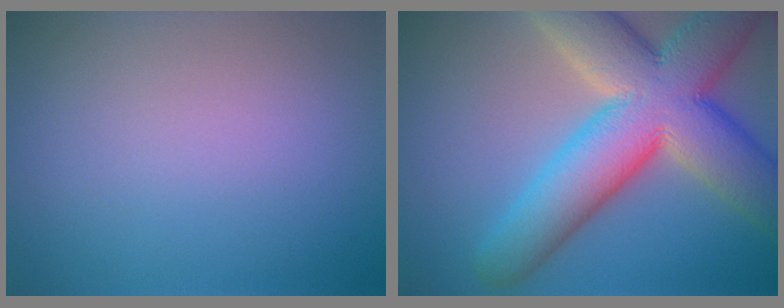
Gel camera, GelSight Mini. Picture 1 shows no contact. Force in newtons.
{"total": 13.5, "press": 13.5, "slide": 1.1}